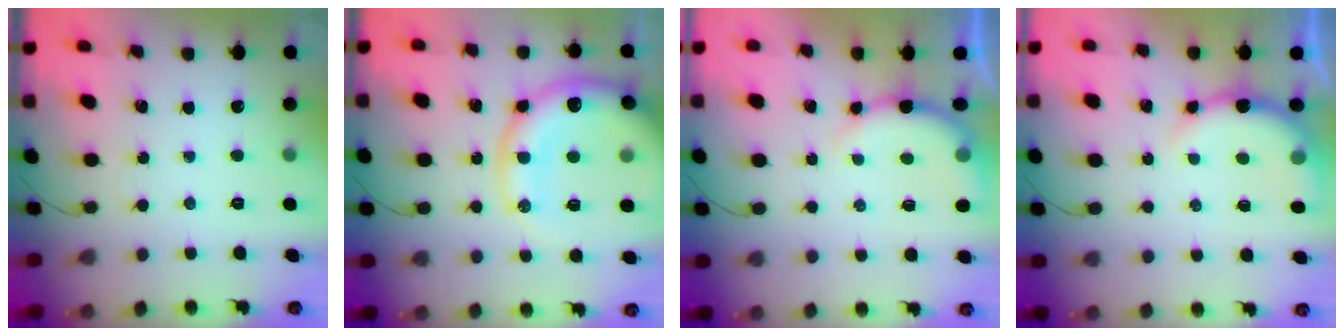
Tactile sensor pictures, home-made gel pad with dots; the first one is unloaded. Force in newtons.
{"total": 21.6, "press": 21.1, "slide": 4.6}
{"total": 8.8, "press": 8.7, "slide": 1.1}
{"total": 8.6, "press": 8.4, "slide": 1.9}